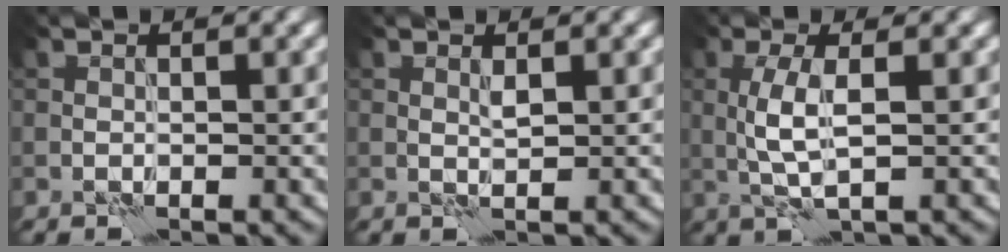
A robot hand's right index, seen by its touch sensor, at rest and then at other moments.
{"total": 0.7, "force": [0.5, 0.0, 0.6], "torque": [-0.015, 0.002, 0.009]}
{"total": 3.2, "force": [0.3, 0.6, 3.1], "torque": [-0.072, 0.005, 0.008]}